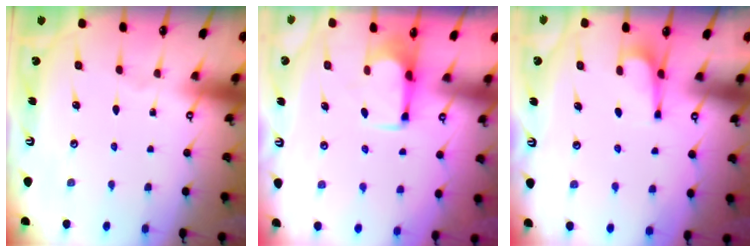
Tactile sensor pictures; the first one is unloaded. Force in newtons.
{"total": 2.3, "press": 2.2, "slide": 0.9}
{"total": 3.8, "press": 3.8, "slide": 0.3}